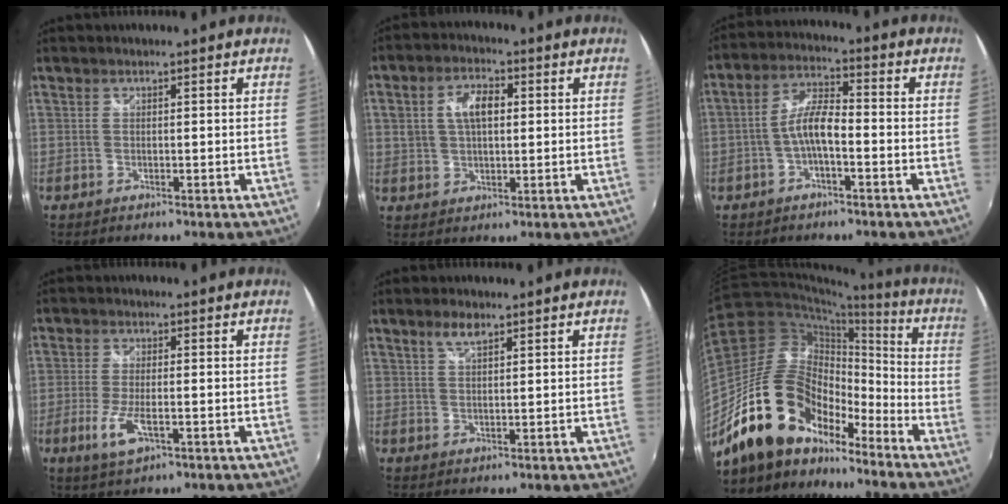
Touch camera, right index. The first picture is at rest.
{"total": 7.1, "force": [1.5, 4.2, 5.5], "torque": [-0.098, 0.015, 0.030]}
{"total": 6.1, "force": [-2.3, 1.9, 5.3], "torque": [-0.112, 0.016, -0.044]}
{"total": 6.3, "force": [-2.5, 2.0, 5.4], "torque": [-0.121, -0.013, -0.046]}
{"total": 3.0, "force": [1.9, 1.0, 2.0], "torque": [-0.035, 0.005, 0.034]}
{"total": 18.9, "force": [-13.7, 9.5, 8.8], "torque": [-0.168, 0.014, -0.242]}